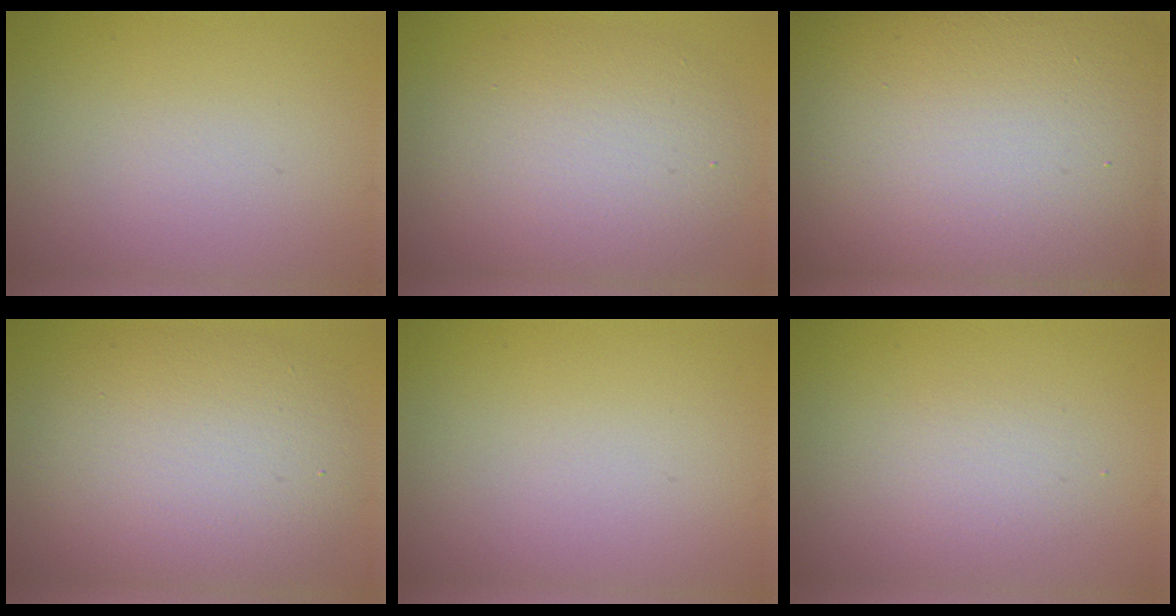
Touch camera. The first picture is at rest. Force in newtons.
{"total": 7.3, "press": 7.3, "slide": 0.4}
{"total": 24.8, "press": 24.8, "slide": 0.9}
{"total": 8.9, "press": 8.9, "slide": 0.3}
{"total": 0.0}
{"total": 1.7, "press": 1.7, "slide": 0.1}